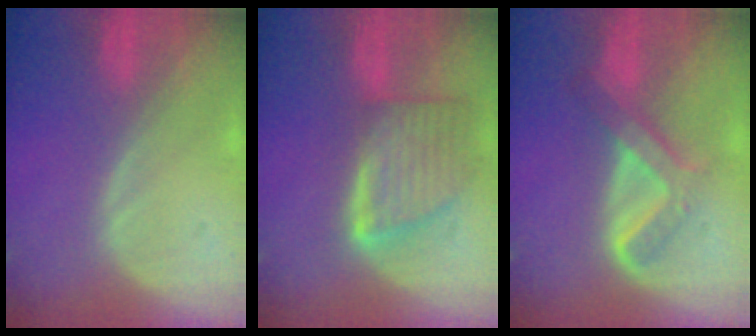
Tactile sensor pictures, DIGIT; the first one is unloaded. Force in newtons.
{"total": 8.1, "press": 7.3, "slide": 3.4}
{"total": 6.5, "press": 5.5, "slide": 3.3}